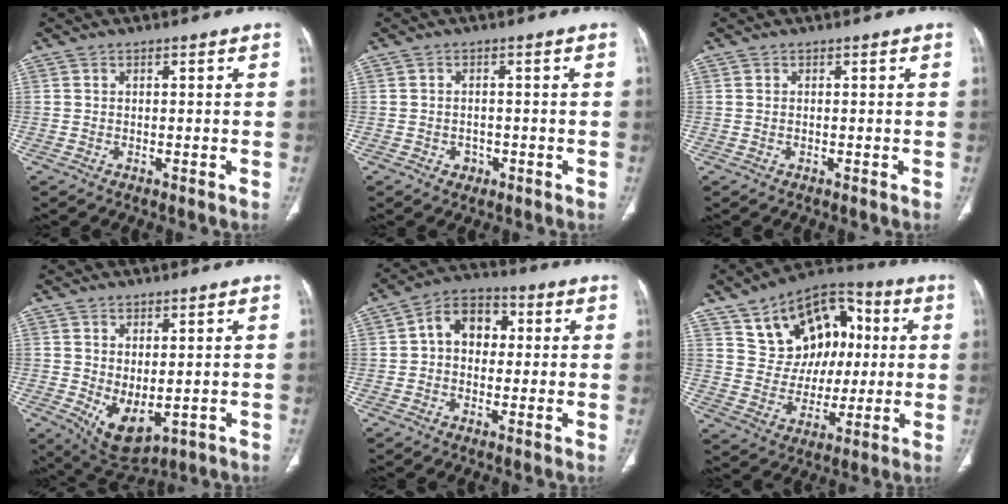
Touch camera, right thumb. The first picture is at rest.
{"total": 1.9, "force": [-0.8, 1.6, 0.7], "torque": [-0.002, 0.006, -0.006]}
{"total": 0.0}
{"total": 7.4, "force": [-0.5, 3.8, 6.4], "torque": [-0.099, -0.014, 0.017]}
{"total": 8.7, "force": [1.2, 6.5, 5.7], "torque": [-0.062, 0.019, 0.010]}
{"total": 18.0, "force": [5.6, 13.2, 11.0], "torque": [-0.115, 0.011, 0.100]}